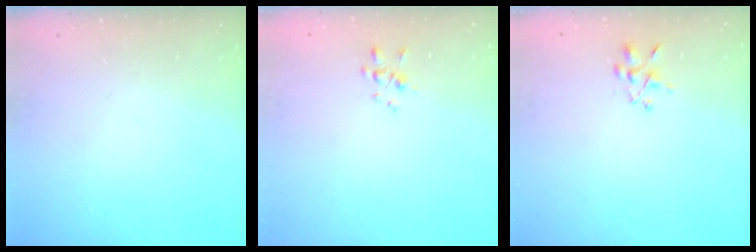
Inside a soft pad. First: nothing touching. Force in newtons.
{"total": 1.9, "press": 1.7, "slide": 0.7}
{"total": 2.4, "press": 2.2, "slide": 0.9}